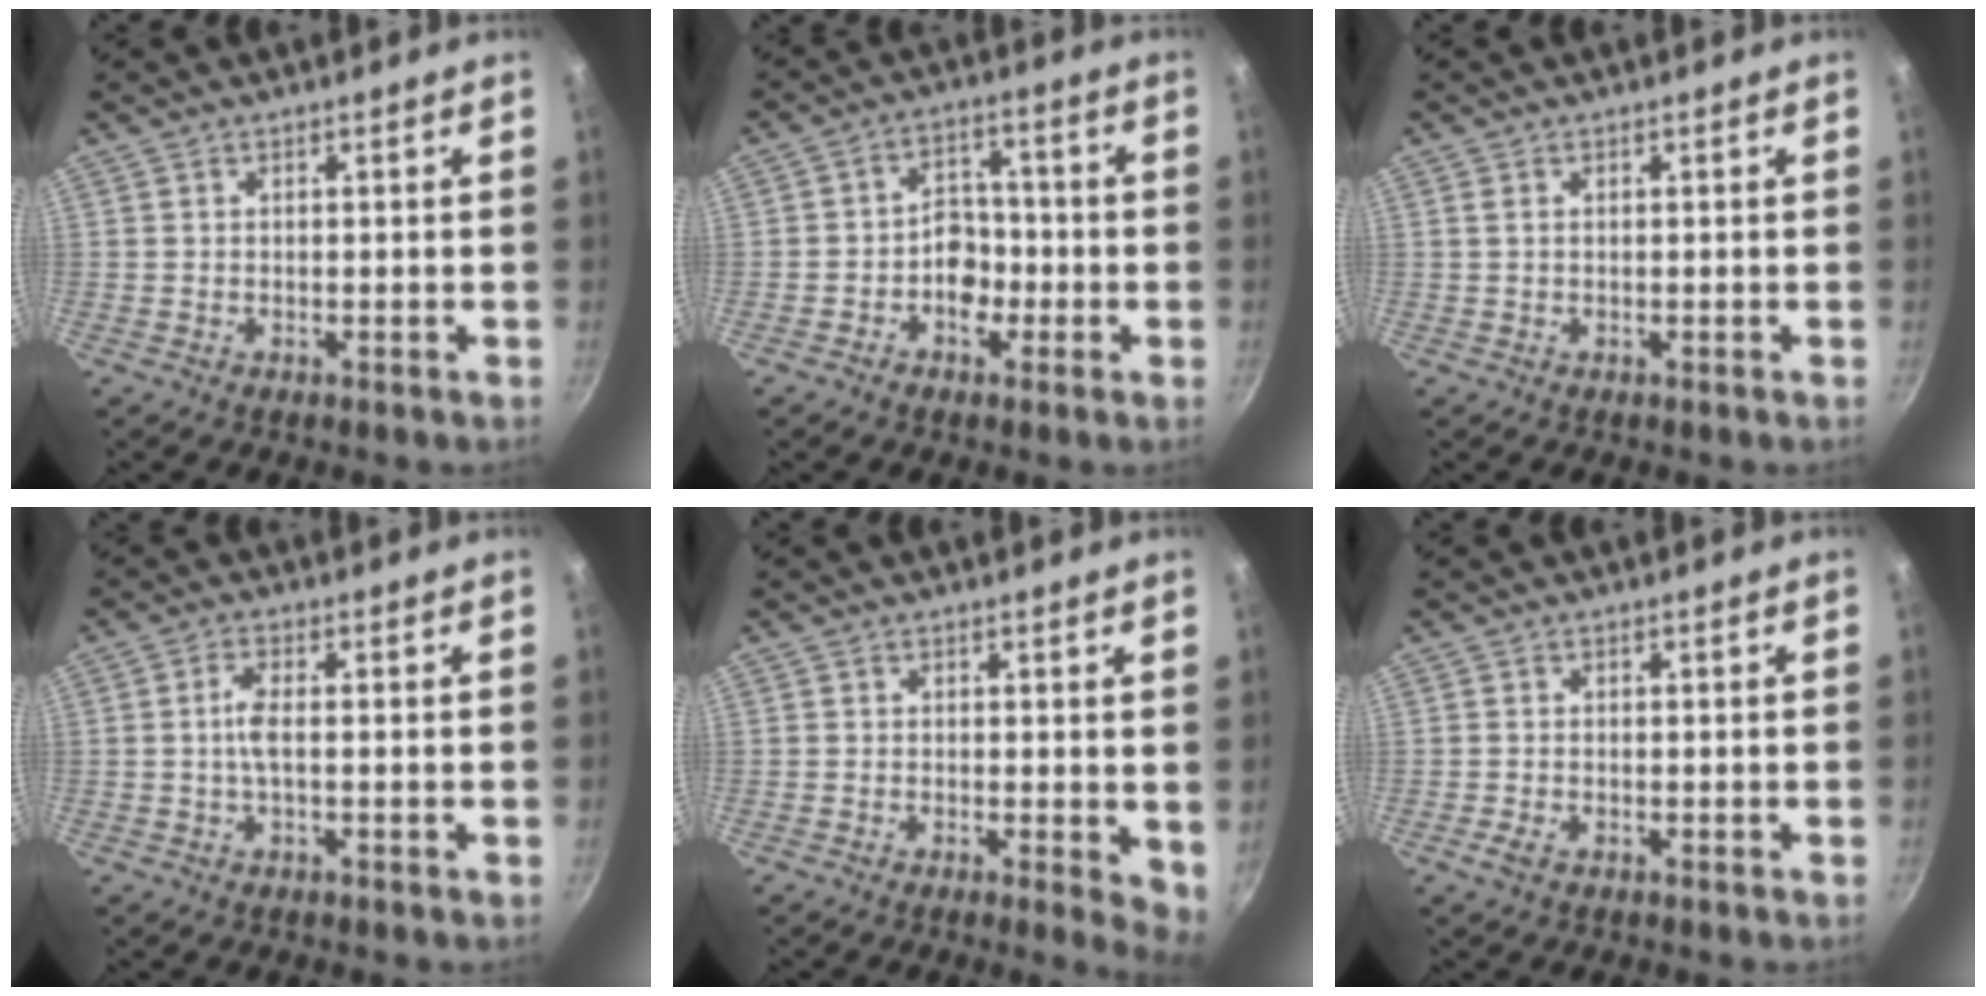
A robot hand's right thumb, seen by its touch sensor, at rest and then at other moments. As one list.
[{"total": 6.6, "force": [-2.0, 5.1, 3.8], "torque": [-0.018, 0.025, -0.039]}, {"total": 0.8, "force": [0.3, 0.5, 0.6], "torque": [-0.012, 0.001, 0.004]}, {"total": 3.4, "force": [-0.2, 0.9, 3.2], "torque": [-0.076, 0.007, -0.010]}, {"total": 4.2, "force": [-0.2, 1.7, 3.9], "torque": [-0.043, -0.008, -0.004]}, {"total": 1.6, "force": [-0.8, 0.7, 1.1], "torque": [-0.028, 0.000, -0.019]}]